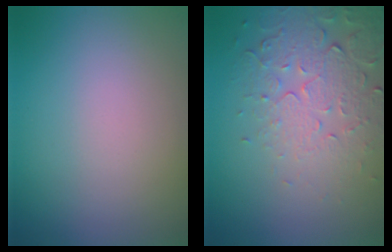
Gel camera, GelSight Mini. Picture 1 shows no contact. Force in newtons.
{"total": 5.2, "press": 3.8, "slide": 3.5}